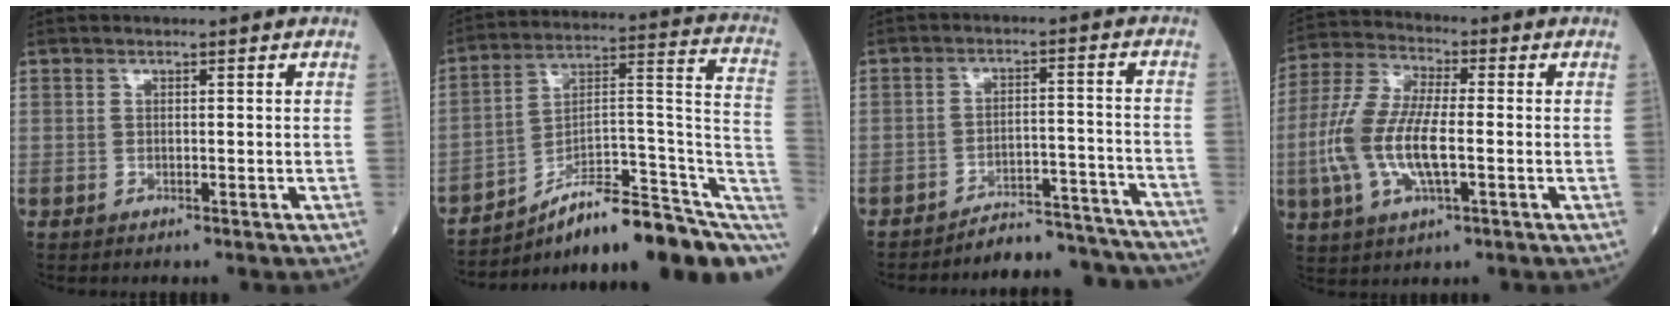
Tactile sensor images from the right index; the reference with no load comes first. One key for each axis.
{"total": 19.8, "fx": -12.3, "fy": 4.6, "fz": 14.8, "tx": -0.146, "ty": 0.065, "tz": -0.180}
{"total": 13.8, "fx": -13.6, "fy": 2.5, "fz": 1.1, "tx": 0.018, "ty": 0.042, "tz": -0.174}
{"total": 12.6, "fx": -1.9, "fy": 4.3, "fz": 11.7, "tx": -0.264, "ty": 0.004, "tz": -0.035}